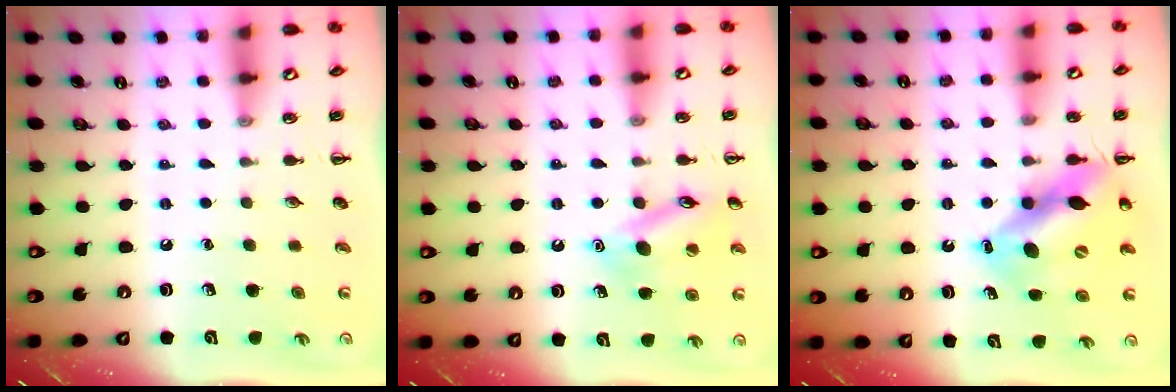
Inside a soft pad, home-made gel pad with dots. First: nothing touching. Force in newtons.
{"total": 13.4, "press": 13.3, "slide": 1.4}
{"total": 12.8, "press": 12.4, "slide": 3.2}